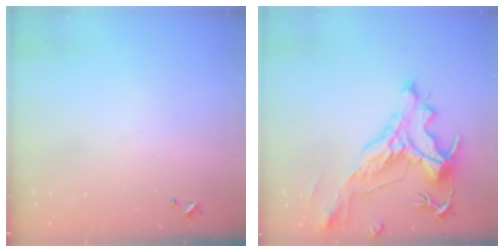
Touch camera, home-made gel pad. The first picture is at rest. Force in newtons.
{"total": 2.9, "press": 2.6, "slide": 1.5}